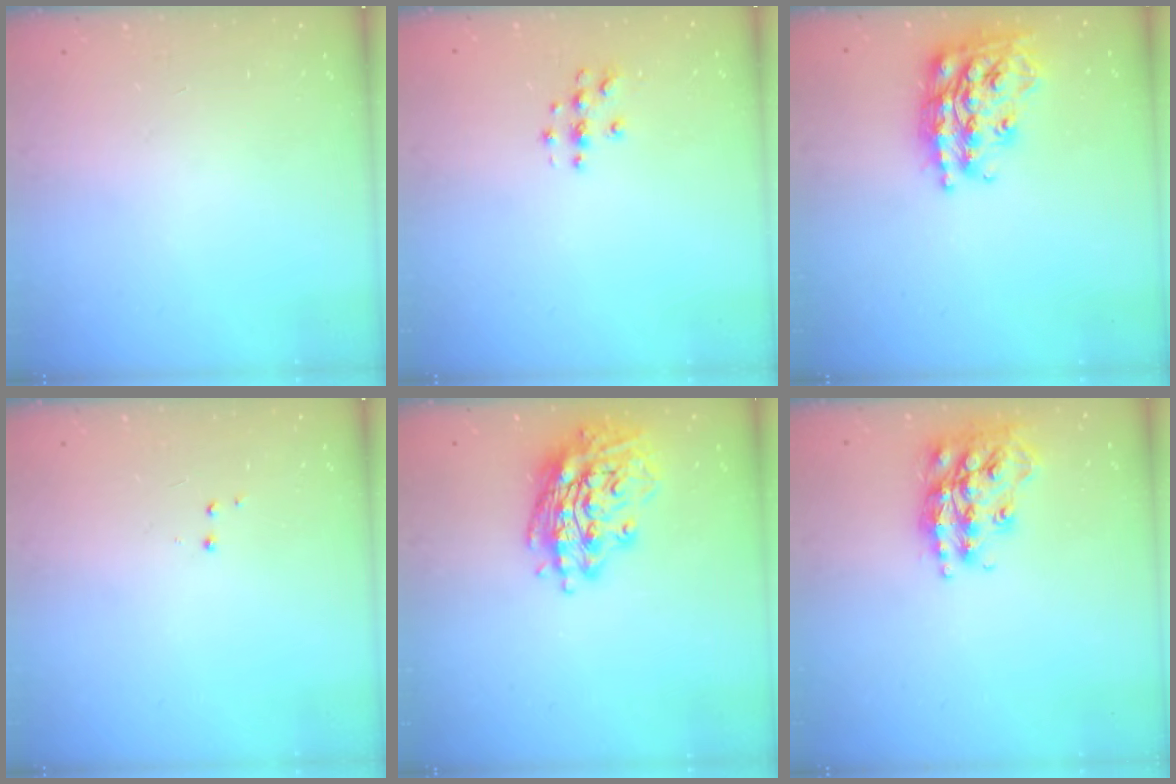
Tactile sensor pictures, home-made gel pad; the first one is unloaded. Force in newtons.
{"total": 4.5, "press": 4.5, "slide": 0.5}
{"total": 22.0, "press": 21.9, "slide": 1.4}
{"total": 2.9, "press": 2.8, "slide": 0.7}
{"total": 16.4, "press": 16.2, "slide": 2.5}
{"total": 18.4, "press": 18.4, "slide": 1.2}